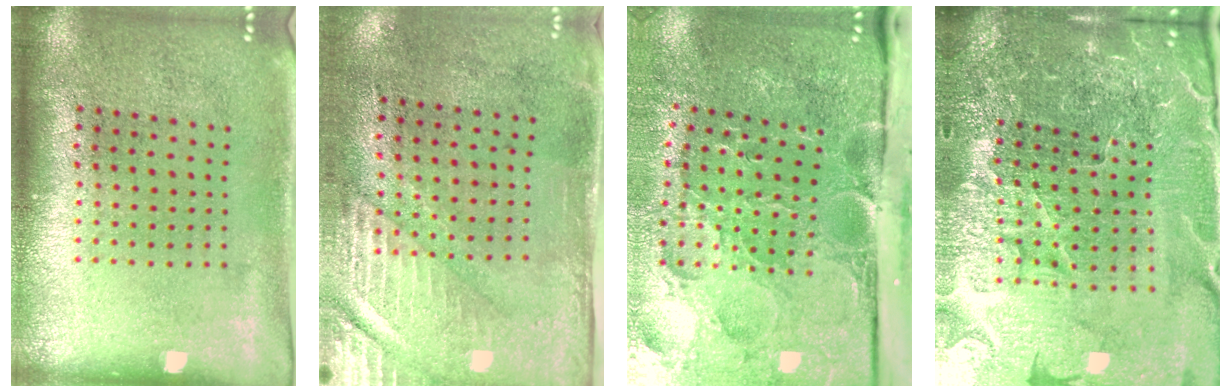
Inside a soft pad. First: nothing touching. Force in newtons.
{"total": 2.8, "press": 2.4, "slide": 1.4}
{"total": 5.3, "press": 4.2, "slide": 3.3}
{"total": 5.6, "press": 5.2, "slide": 2.1}